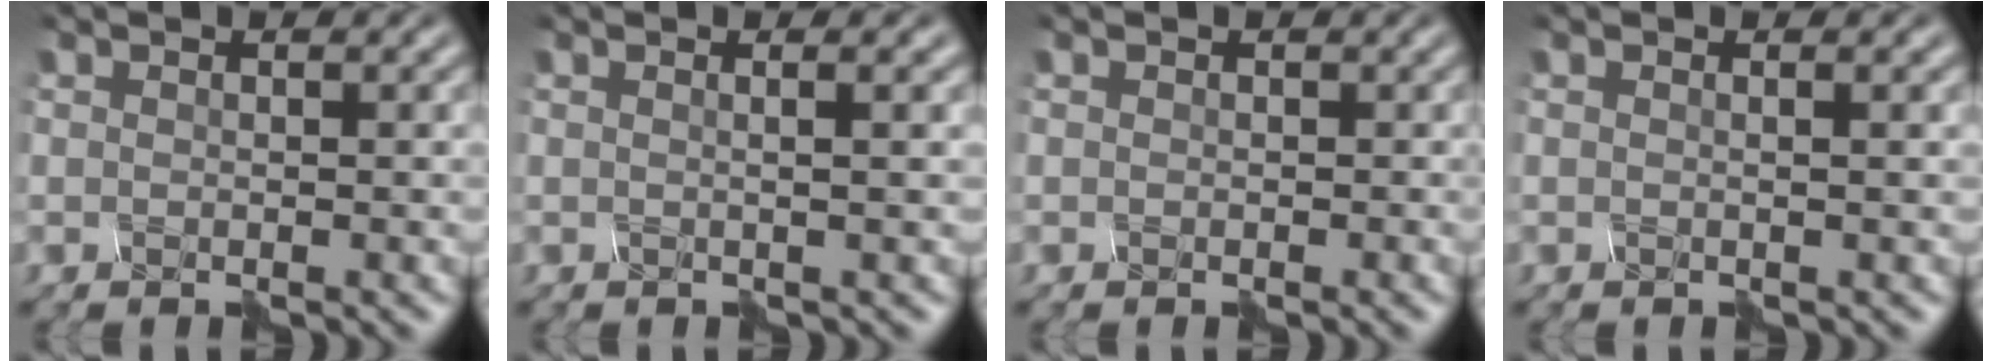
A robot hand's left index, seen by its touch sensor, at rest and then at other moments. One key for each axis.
{"total": 2.9, "fx": 0.9, "fy": 1.3, "fz": 2.4, "tx": -0.023, "ty": 0.035, "tz": -0.010}
{"total": 0.8, "fx": -0.2, "fy": -0.4, "fz": -0.6, "tx": -0.004, "ty": 0.000, "tz": 0.009}
{"total": 1.8, "fx": 0.5, "fy": 0.9, "fz": 1.5, "tx": -0.011, "ty": 0.025, "tz": -0.012}